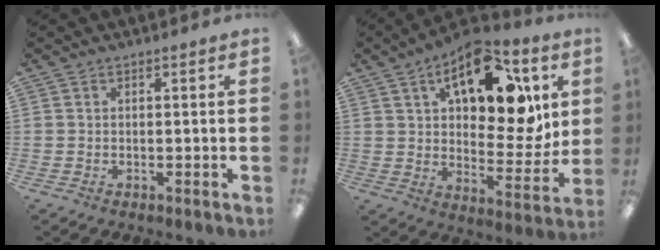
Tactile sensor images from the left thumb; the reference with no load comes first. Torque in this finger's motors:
{"motor_torque": [1.91, 3.11, 0.05, -0.11, 0.17]}